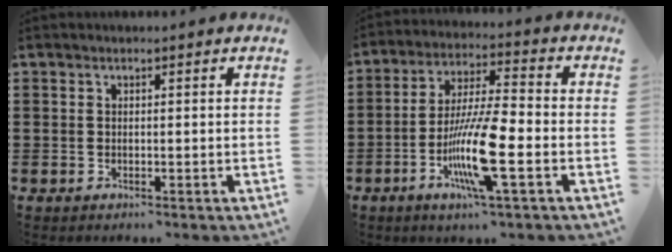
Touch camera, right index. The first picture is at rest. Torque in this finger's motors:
{"motor_torque": [2.14, 0.00, 0.55, 0.21]}